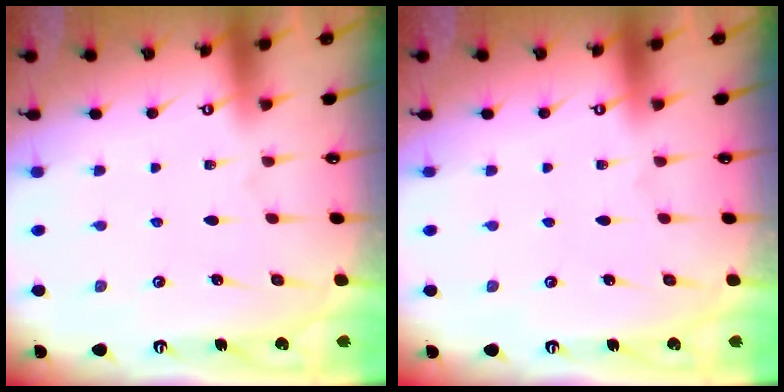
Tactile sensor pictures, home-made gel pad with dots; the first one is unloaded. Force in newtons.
{"total": 0.0}